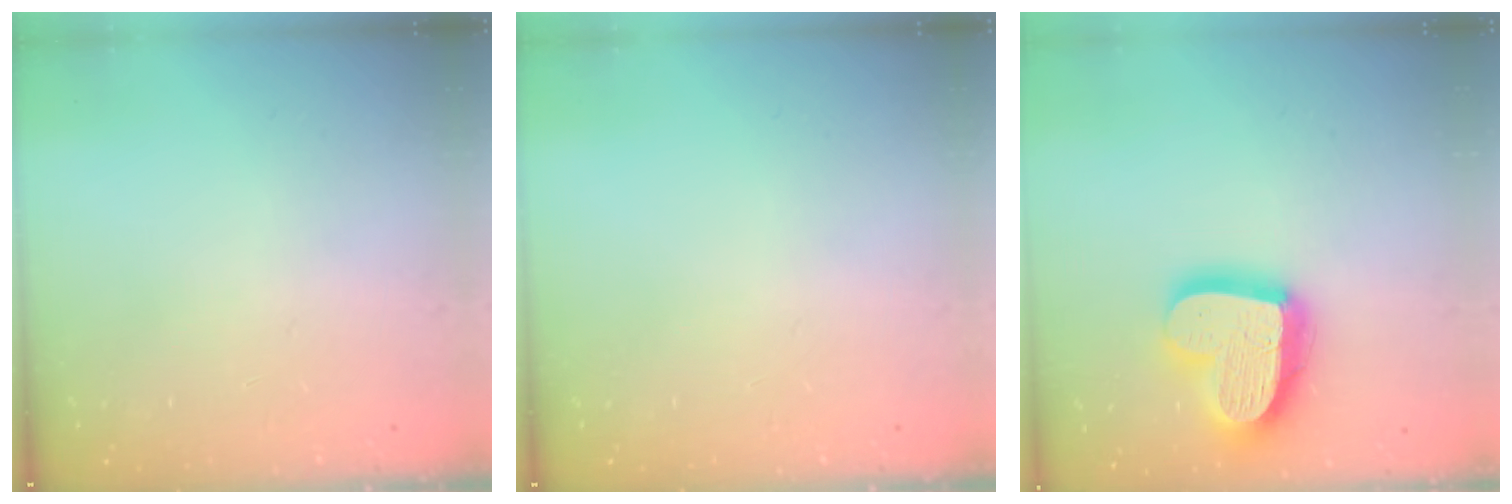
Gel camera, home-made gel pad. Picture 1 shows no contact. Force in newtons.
{"total": 0.0}
{"total": 20.8, "press": 20.7, "slide": 1.9}